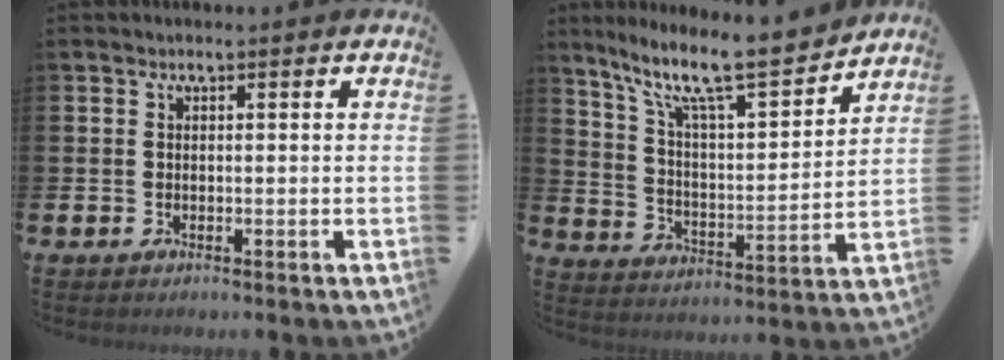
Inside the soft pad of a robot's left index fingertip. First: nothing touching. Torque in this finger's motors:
{"motor_torque": [0.16, -0.89, 0.72, 0.21]}